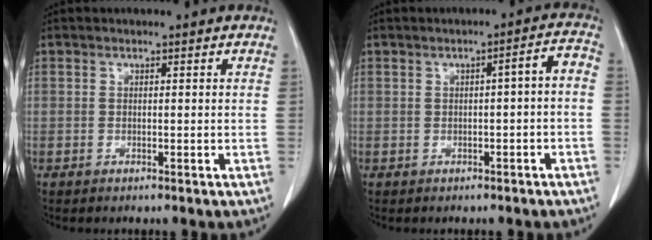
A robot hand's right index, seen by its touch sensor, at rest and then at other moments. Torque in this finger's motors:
{"motor_torque": [0.29, -0.22, 0.18, 0.05]}